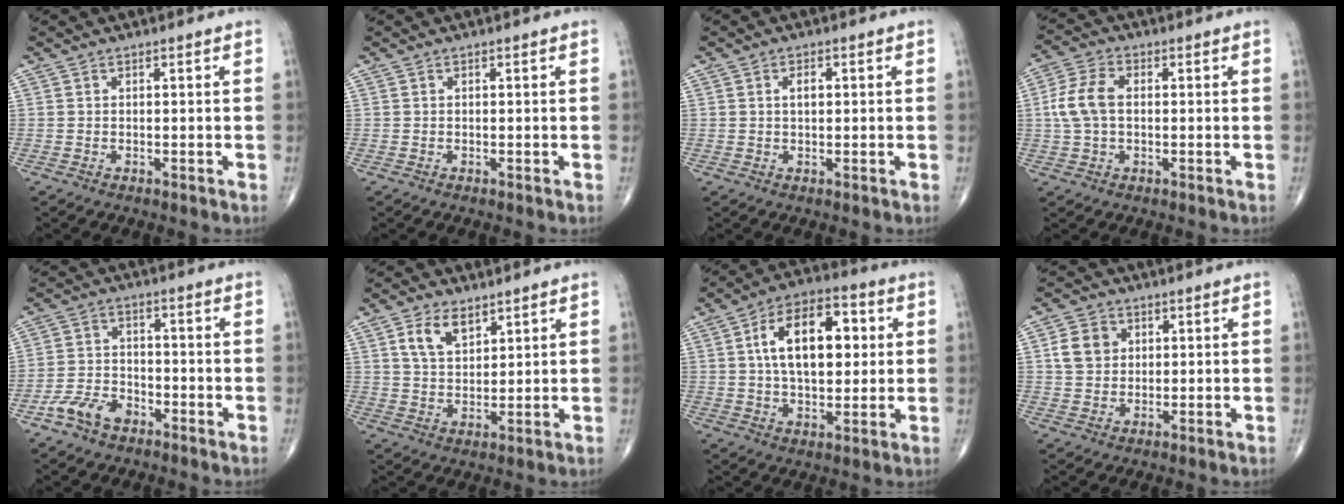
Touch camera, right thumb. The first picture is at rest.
{"total": 0.0}
{"total": 2.3, "force": [0.5, 1.3, 1.9], "torque": [-0.029, 0.002, 0.007]}
{"total": 7.4, "force": [0.4, 4.6, 5.8], "torque": [-0.128, 0.017, 0.003]}
{"total": 6.7, "force": [-4.0, 4.1, 3.4], "torque": [-0.055, 0.027, -0.075]}
{"total": 6.7, "force": [3.8, 3.8, 4.1], "torque": [-0.062, -0.022, 0.075]}
{"total": 16.7, "force": [3.4, 9.3, 13.5], "torque": [-0.193, 0.012, 0.053]}
{"total": 6.1, "force": [1.5, 5.1, 2.9], "torque": [-0.035, -0.001, 0.026]}